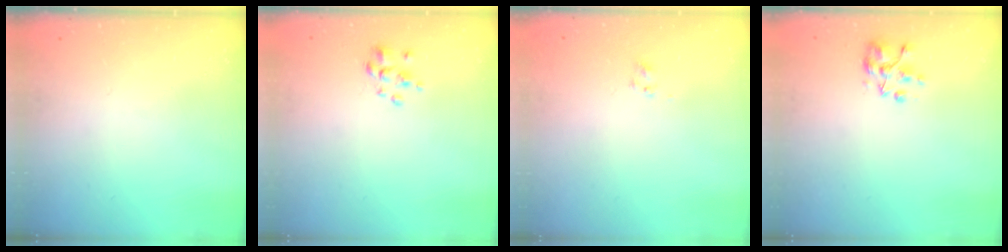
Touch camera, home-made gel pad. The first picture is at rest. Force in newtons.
{"total": 2.7, "press": 2.5, "slide": 0.9}
{"total": 1.3, "press": 1.1, "slide": 0.8}
{"total": 4.5, "press": 4.4, "slide": 0.5}